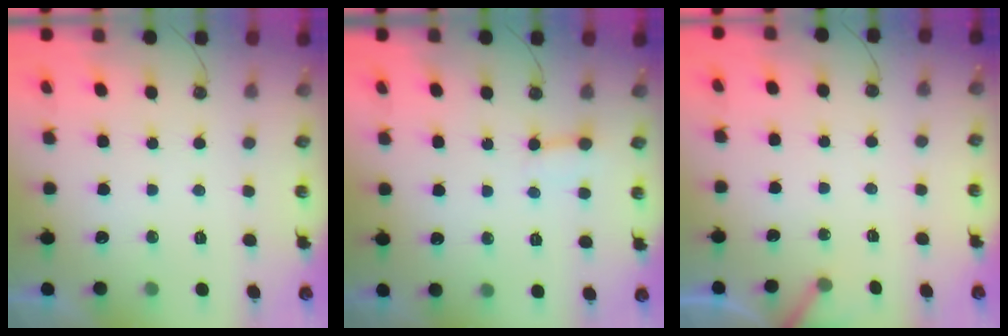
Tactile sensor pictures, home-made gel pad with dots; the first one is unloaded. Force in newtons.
{"total": 3.5, "press": 3.5, "slide": 0.3}
{"total": 2.5, "press": 2.5, "slide": 0.1}